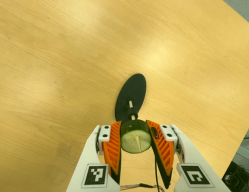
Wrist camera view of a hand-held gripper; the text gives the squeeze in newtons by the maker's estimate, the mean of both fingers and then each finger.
{"total": 13.2, "left": 13.3, "right": 13.1}